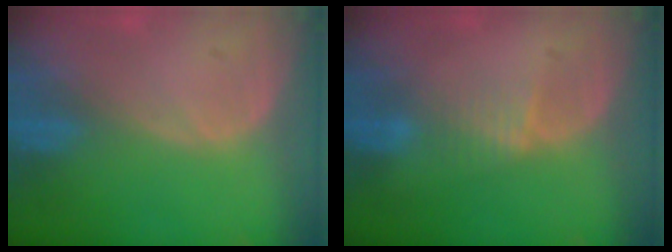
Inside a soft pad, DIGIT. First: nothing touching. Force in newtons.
{"total": 2.4, "press": 2.4, "slide": 0.2}